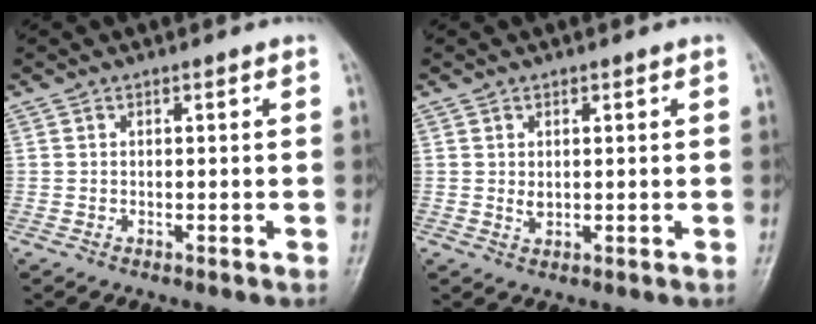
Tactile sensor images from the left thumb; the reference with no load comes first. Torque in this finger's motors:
{"motor_torque": [0.39, 0.13, 0.51, 0.10, 0.00]}